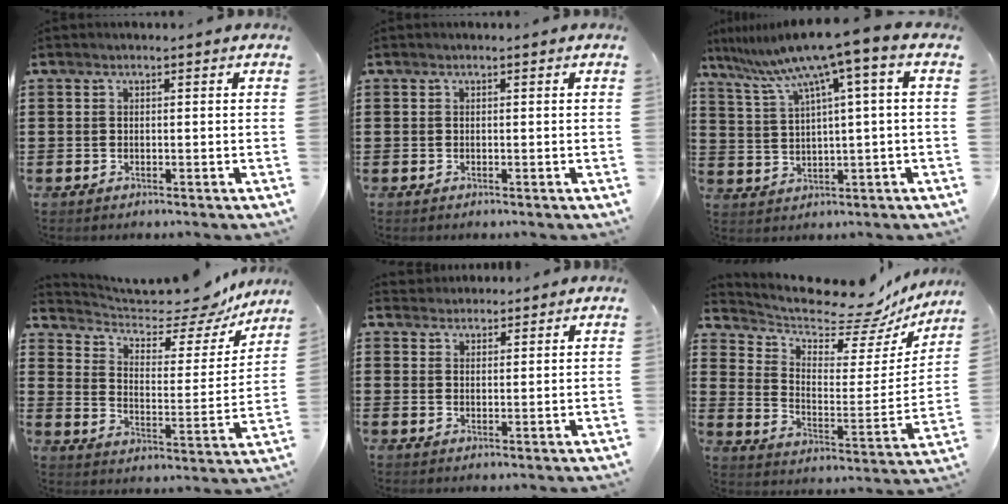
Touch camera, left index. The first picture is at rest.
{"total": 0.0}
{"total": 7.8, "force": [4.5, -0.6, 6.3], "torque": [-0.144, -0.035, 0.069]}
{"total": 7.7, "force": [6.7, 1.8, 3.2], "torque": [-0.078, -0.052, 0.111]}
{"total": 2.5, "force": [2.3, 0.8, -0.4], "torque": [0.000, 0.002, 0.046]}
{"total": 8.4, "force": [7.7, 1.8, 2.7], "torque": [-0.069, -0.073, 0.124]}